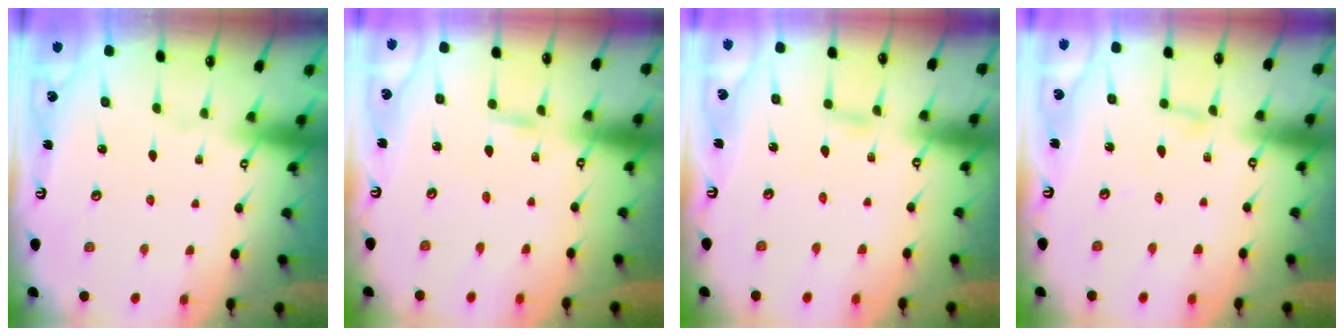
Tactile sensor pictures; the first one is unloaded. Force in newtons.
{"total": 1.4, "press": 1.4, "slide": 0.0}
{"total": 3.7, "press": 3.6, "slide": 0.5}
{"total": 3.0, "press": 3.0, "slide": 0.3}